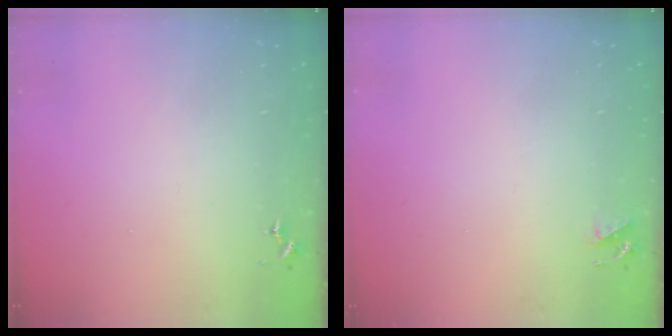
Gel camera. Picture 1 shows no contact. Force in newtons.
{"total": 4.1, "press": 4.0, "slide": 0.7}